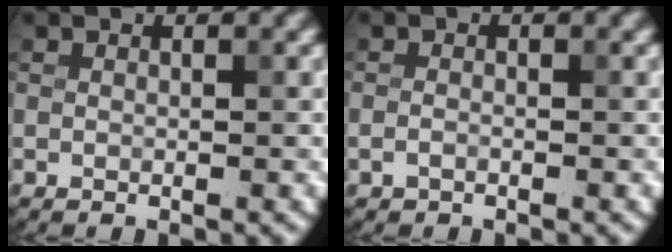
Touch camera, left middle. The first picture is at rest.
{"total": 0.7, "force": [-0.5, 0.4, 0.4], "torque": [-0.009, -0.001, -0.011]}